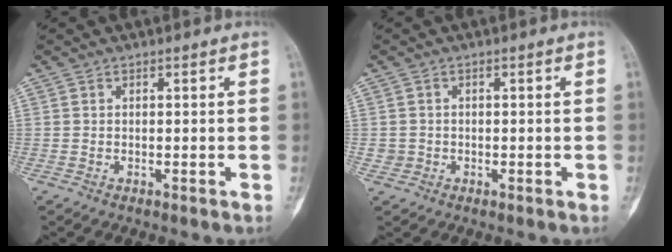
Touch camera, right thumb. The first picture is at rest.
{"total": 1.5, "force": [-0.2, 1.5, 0.2], "torque": [0.007, 0.007, -0.004]}